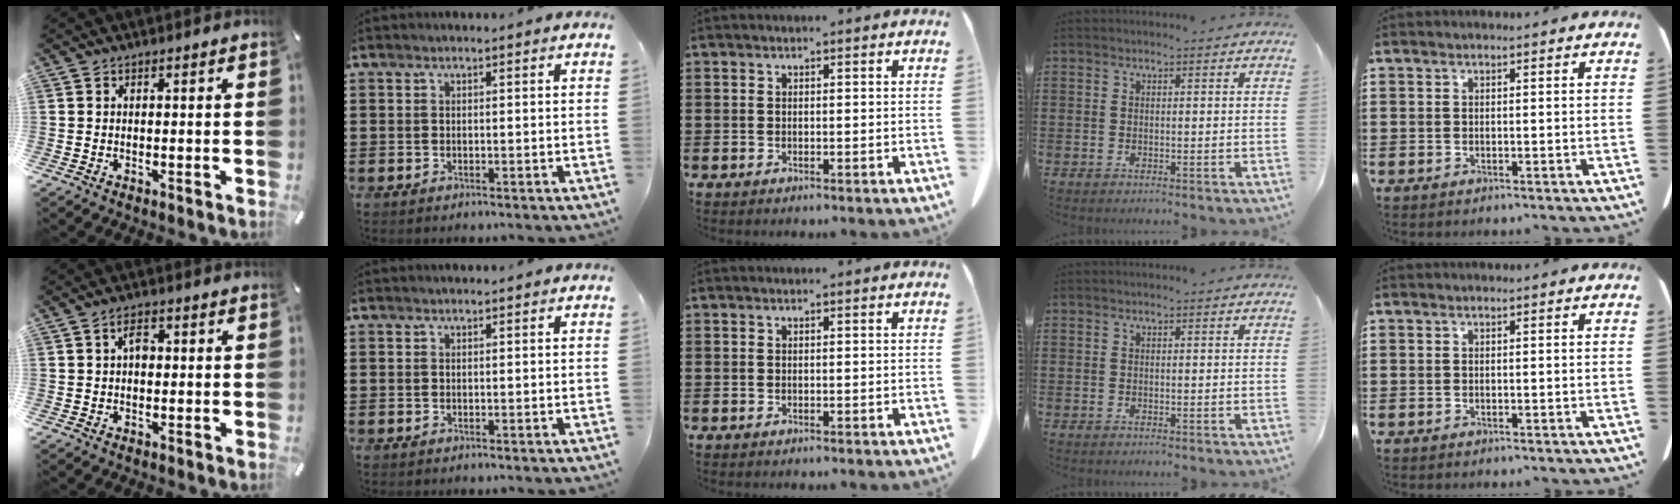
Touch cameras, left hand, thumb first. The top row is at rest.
{"thumb": {"total": 3.0, "force": [0.4, 1.8, 2.3], "torque": [-0.039, 0.005, 0.003]}}